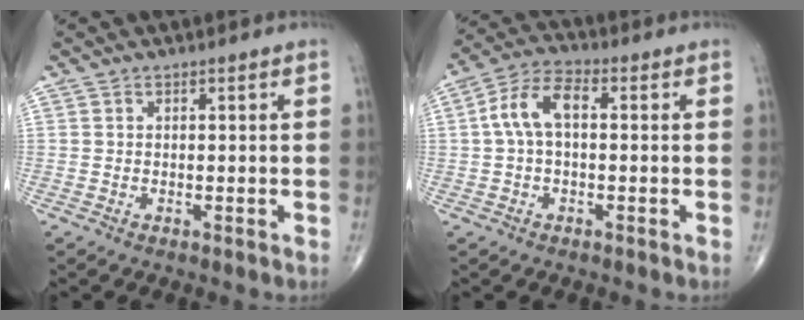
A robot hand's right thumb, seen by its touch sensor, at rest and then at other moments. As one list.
[{"total": 8.0, "force": [0.6, 4.3, 6.7], "torque": [-0.135, 0.029, 0.005]}]